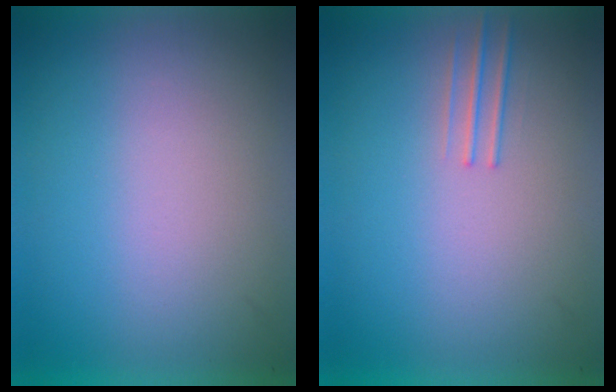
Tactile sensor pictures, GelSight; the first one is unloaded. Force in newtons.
{"total": 1.1}